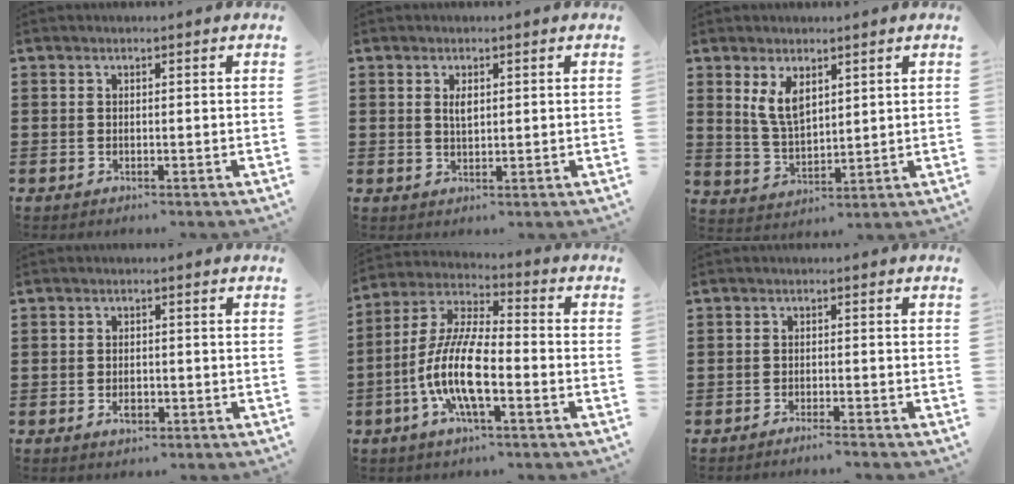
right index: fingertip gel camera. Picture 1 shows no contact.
{"total": 2.0, "force": [0.6, 0.7, 1.7], "torque": [-0.036, 0.003, 0.010]}
{"total": 5.4, "force": [2.5, 2.6, 4.0], "torque": [-0.094, 0.001, 0.043]}
{"total": 2.1, "force": [-0.8, 1.1, 1.6], "torque": [-0.031, 0.000, -0.014]}
{"total": 10.9, "force": [-3.8, 2.9, 9.9], "torque": [-0.234, -0.017, -0.078]}
{"total": 1.6, "force": [-1.5, -0.3, 0.5], "torque": [-0.009, 0.000, -0.029]}